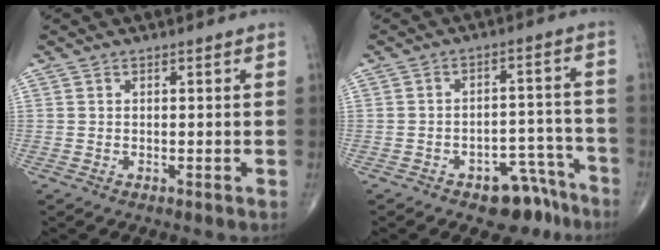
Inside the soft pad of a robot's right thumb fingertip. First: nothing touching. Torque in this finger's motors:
{"motor_torque": [2.41, 0.11, 0.37, -0.75, 0.00]}